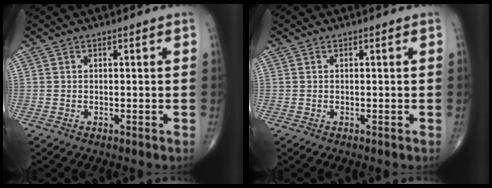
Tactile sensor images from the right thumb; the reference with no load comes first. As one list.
[{"total": 0.0}]